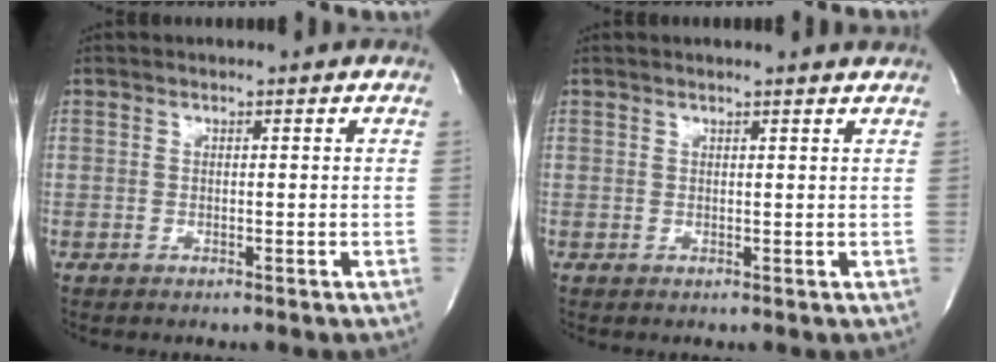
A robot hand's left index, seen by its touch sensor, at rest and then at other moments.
{"total": 2.3, "force": [2.2, -0.5, 0.6], "torque": [-0.017, -0.004, 0.022]}